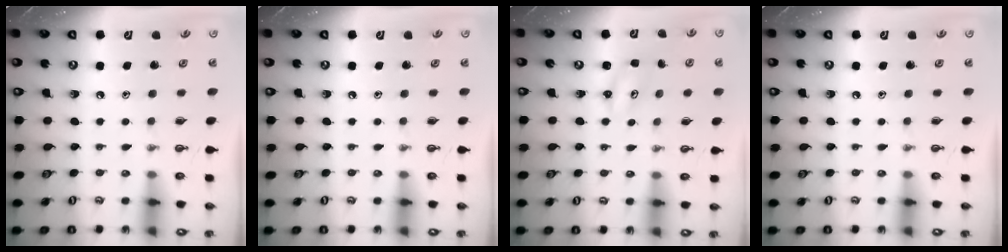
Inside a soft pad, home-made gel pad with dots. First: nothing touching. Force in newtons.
{"total": 0.0}
{"total": 2.9, "press": 2.9, "slide": 0.3}
{"total": 0.0}